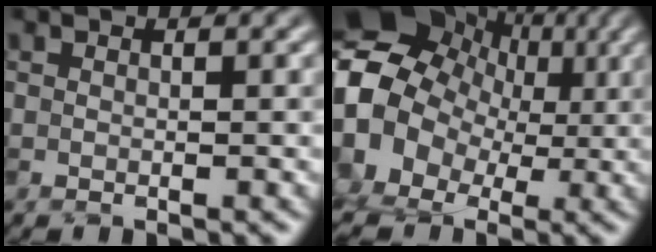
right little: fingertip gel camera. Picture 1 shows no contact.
{"total": 13.3, "force": [0.5, 11.7, 6.1], "torque": [-0.137, 0.007, -0.014]}